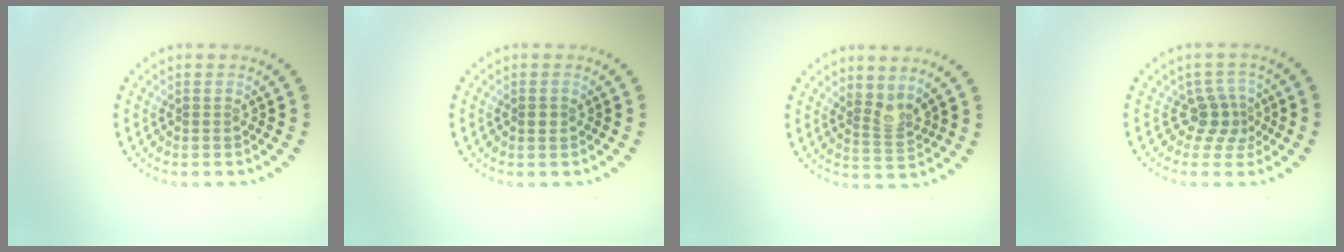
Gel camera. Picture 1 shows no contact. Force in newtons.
{"total": 0.9, "press": 0.9, "slide": 0.1}
{"total": 2.0, "press": 1.6, "slide": 1.3}
{"total": 2.4, "press": 1.7, "slide": 1.7}